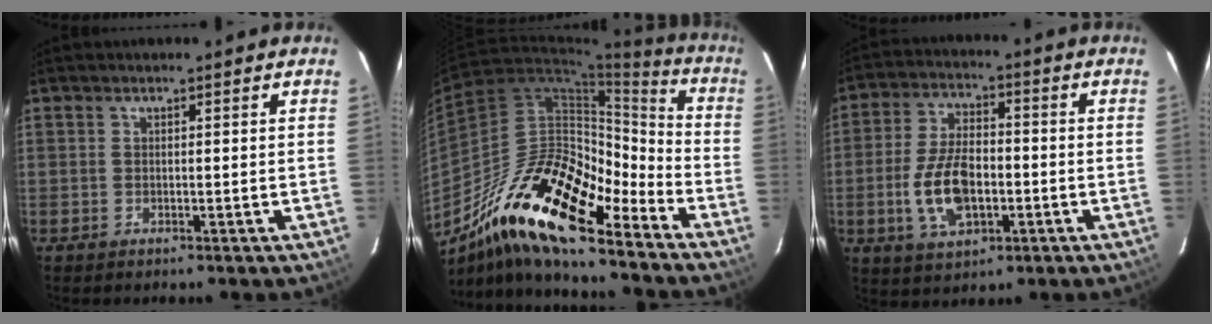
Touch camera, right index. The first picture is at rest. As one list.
[{"total": 21.9, "force": [-15.7, 6.1, 14.0], "torque": [-0.236, -0.008, -0.294]}, {"total": 12.1, "force": [-2.9, 6.6, 9.7], "torque": [-0.197, 0.004, -0.045]}]